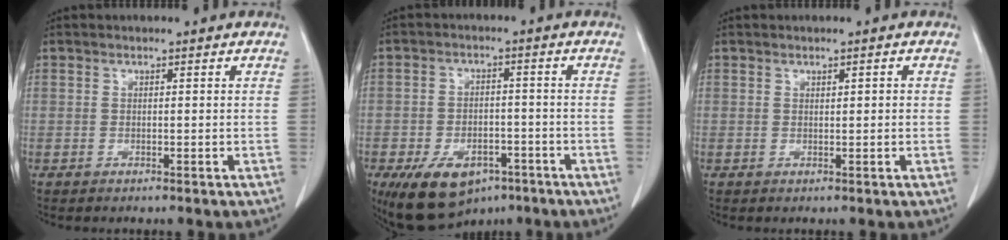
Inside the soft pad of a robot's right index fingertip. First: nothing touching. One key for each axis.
{"total": 11.6, "fx": -7.1, "fy": 6.5, "fz": 6.4, "tx": -0.109, "ty": 0.000, "tz": -0.104}
{"total": 0.9, "fx": 0.3, "fy": 0.3, "fz": 0.8, "tx": -0.015, "ty": 0.003, "tz": 0.007}